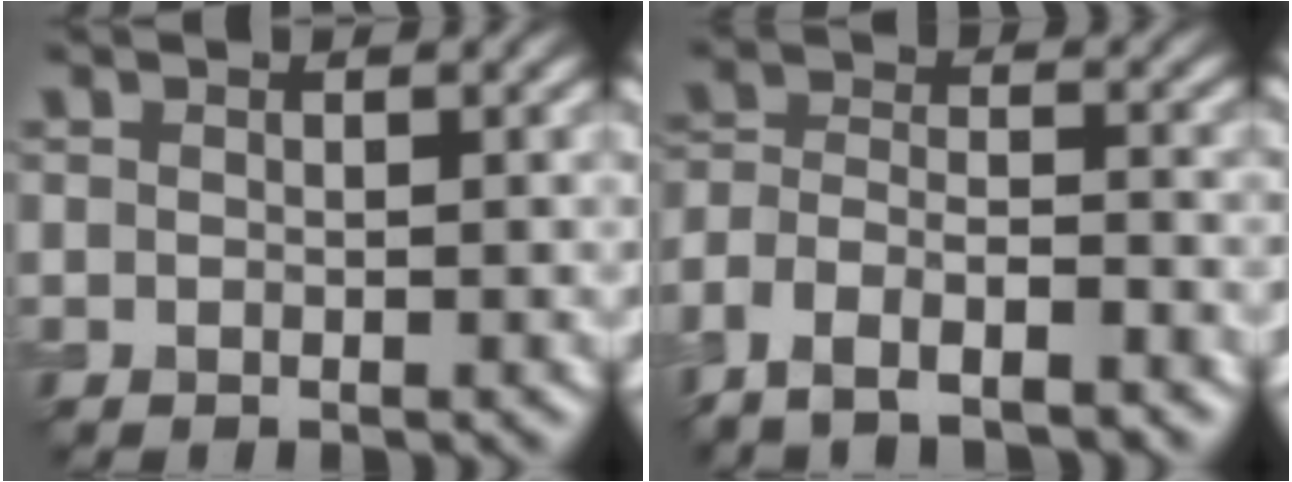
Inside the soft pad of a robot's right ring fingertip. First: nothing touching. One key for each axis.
{"total": 6.2, "fx": -5.0, "fy": 2.2, "fz": 2.8, "tx": -0.041, "ty": -0.007, "tz": -0.091}